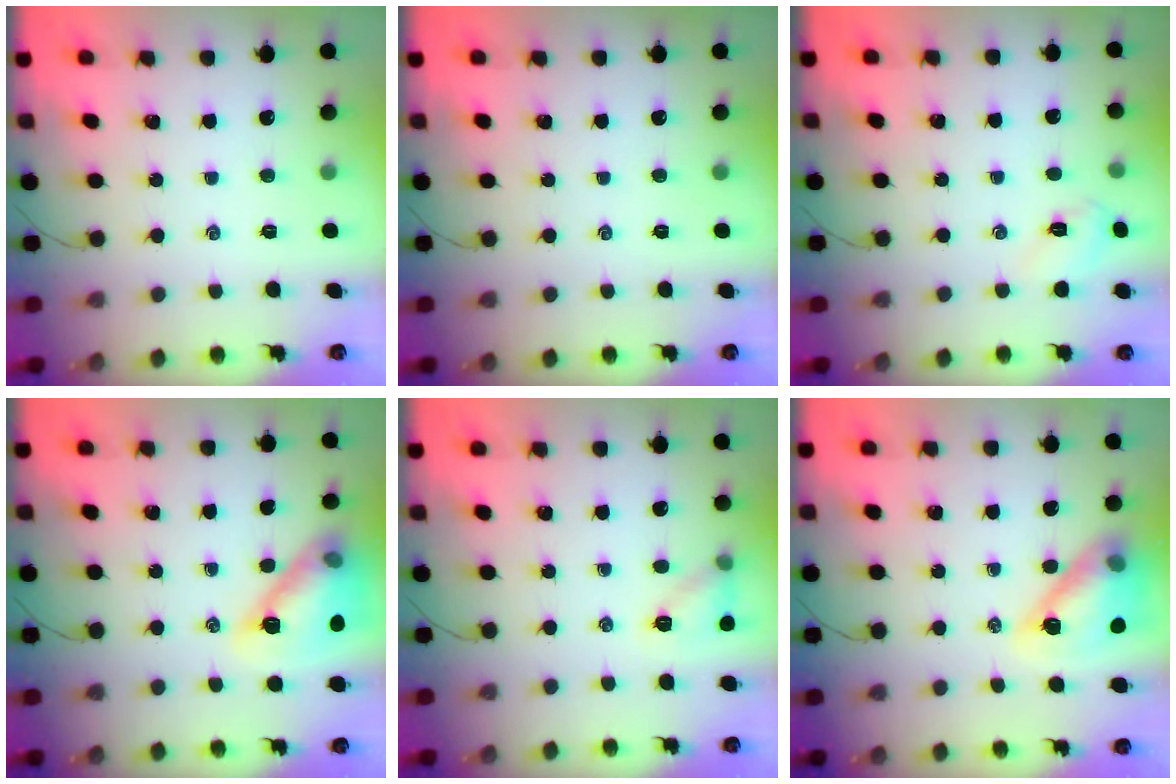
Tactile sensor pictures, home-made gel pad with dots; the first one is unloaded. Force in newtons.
{"total": 0.0}
{"total": 3.6, "press": 3.5, "slide": 0.9}
{"total": 14.6, "press": 14.6, "slide": 0.8}
{"total": 8.0, "press": 7.9, "slide": 0.8}
{"total": 14.4, "press": 13.8, "slide": 4.1}